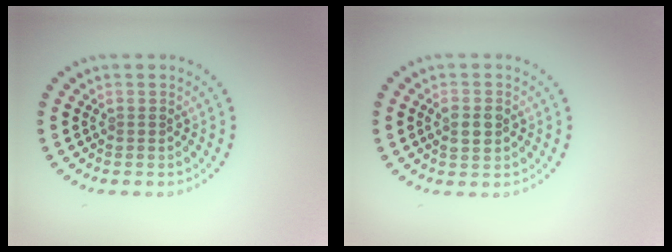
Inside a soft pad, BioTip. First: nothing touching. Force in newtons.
{"total": 1.9, "press": 1.9, "slide": 0.1}